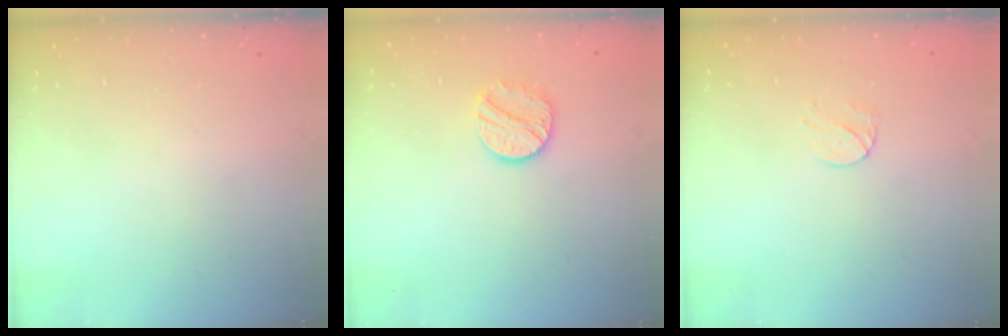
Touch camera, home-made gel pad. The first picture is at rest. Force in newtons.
{"total": 10.2, "press": 10.1, "slide": 0.8}
{"total": 6.6, "press": 6.5, "slide": 0.6}